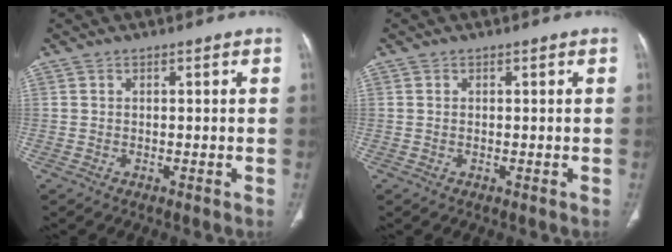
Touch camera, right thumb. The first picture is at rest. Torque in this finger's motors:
{"motor_torque": [-0.02, 0.01, 0.06, -0.39, 0.03]}